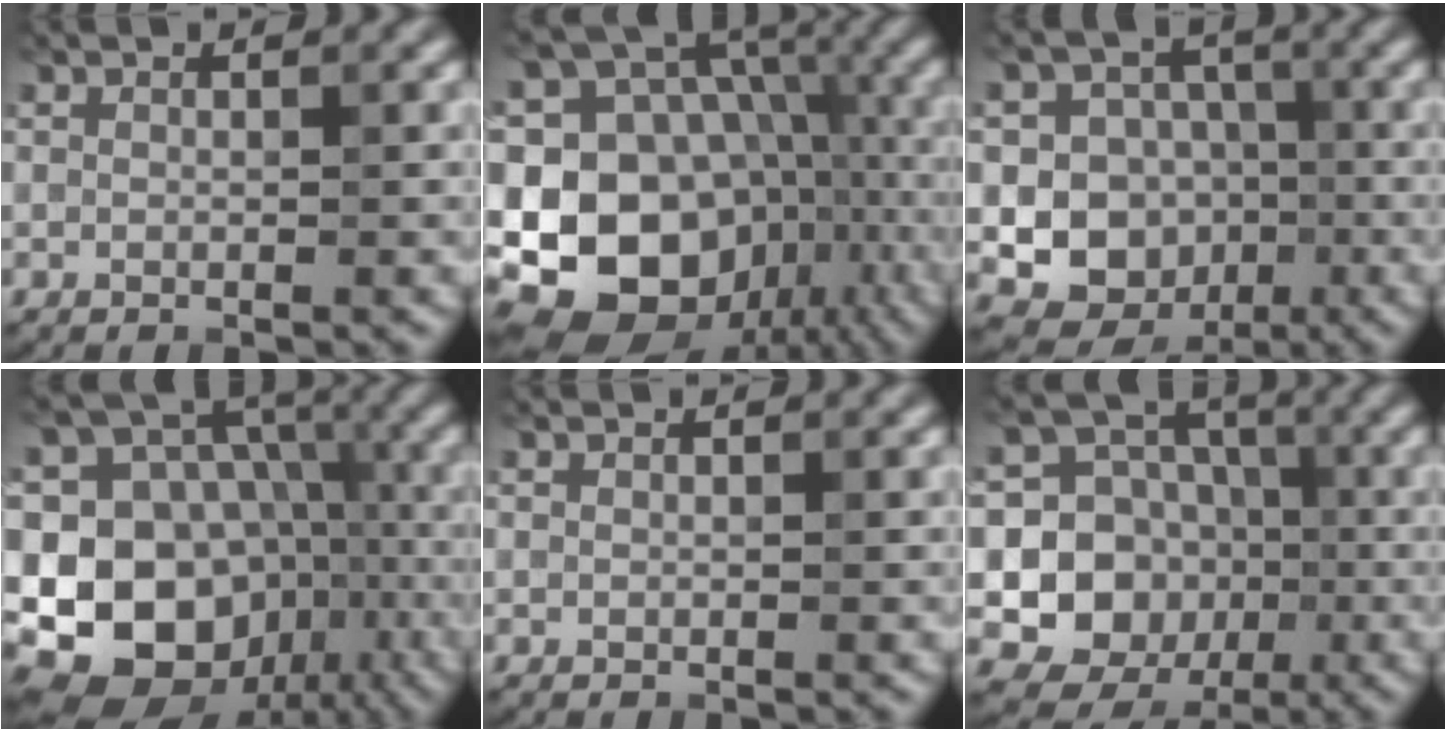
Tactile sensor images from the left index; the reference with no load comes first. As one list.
[{"total": 19.4, "force": [-5.1, 15.8, 10.0], "torque": [-0.176, 0.012, -0.067]}, {"total": 10.0, "force": [-2.2, 9.4, 2.8], "torque": [-0.044, 0.007, -0.050]}, {"total": 17.3, "force": [-4.7, 14.6, 8.0], "torque": [-0.154, 0.005, -0.063]}, {"total": 0.0}, {"total": 9.9, "force": [-1.1, 9.2, 3.4], "torque": [-0.053, 0.000, -0.038]}]